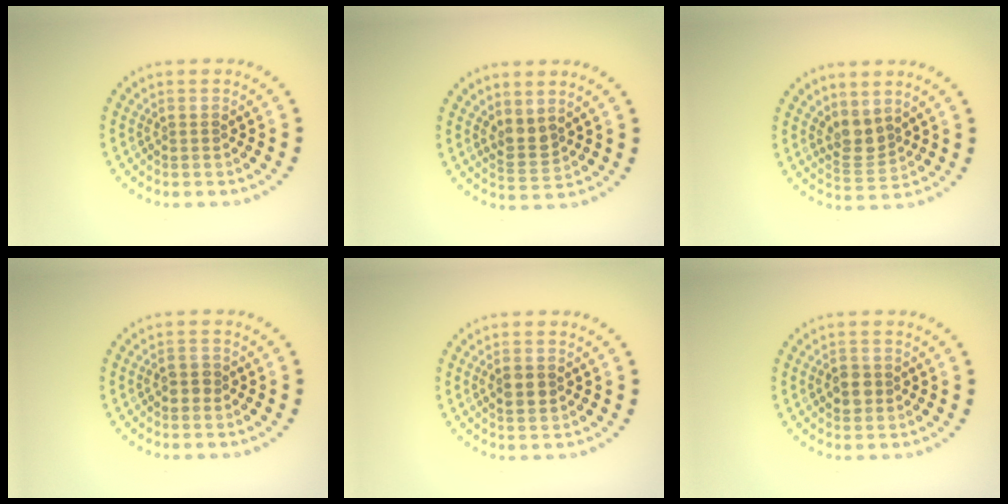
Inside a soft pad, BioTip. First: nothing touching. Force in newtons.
{"total": 2.1, "press": 1.8, "slide": 1.1}
{"total": 2.7, "press": 2.2, "slide": 1.5}
{"total": 1.4, "press": 1.4, "slide": 0.3}
{"total": 1.9, "press": 1.9, "slide": 0.2}
{"total": 1.9, "press": 1.8, "slide": 0.5}